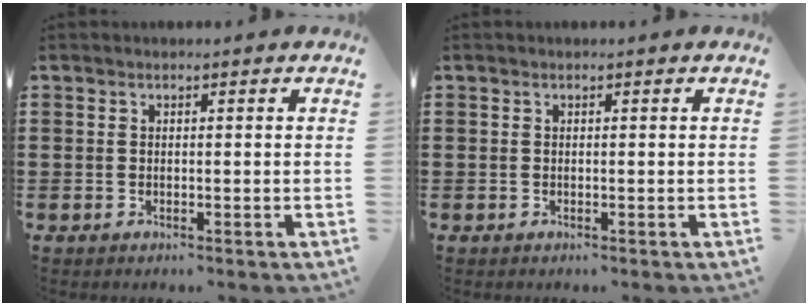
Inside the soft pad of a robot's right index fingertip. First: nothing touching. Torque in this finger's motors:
{"motor_torque": [0.25, 0.52, 0.00, 0.00]}